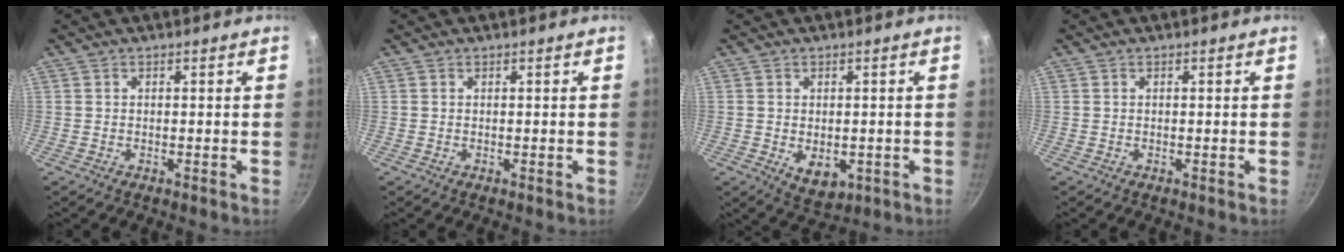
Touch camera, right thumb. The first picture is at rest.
{"total": 0.0}
{"total": 6.0, "force": [-1.1, 4.1, 4.3], "torque": [-0.052, -0.007, -0.002]}
{"total": 0.0}